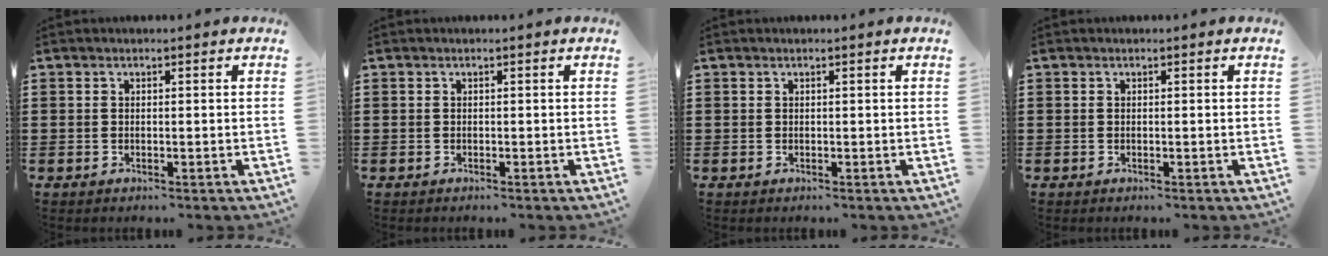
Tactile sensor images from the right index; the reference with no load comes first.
{"total": 0.0}
{"total": 0.0}
{"total": 0.0}